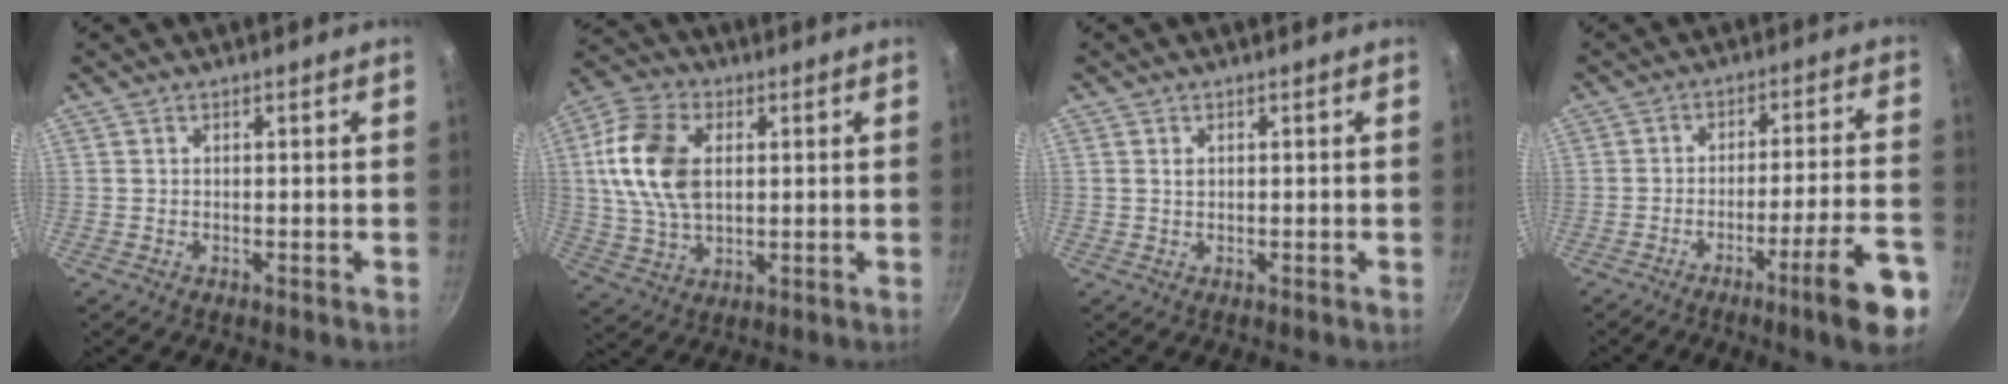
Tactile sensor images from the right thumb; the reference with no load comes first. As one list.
[{"total": 14.9, "force": [2.5, 9.7, 11.0], "torque": [-0.200, 0.003, 0.045]}, {"total": 1.1, "force": [0.4, 0.8, 0.6], "torque": [-0.011, 0.002, 0.009]}, {"total": 13.0, "force": [-7.0, 1.2, 10.9], "torque": [-0.149, 0.041, -0.098]}]